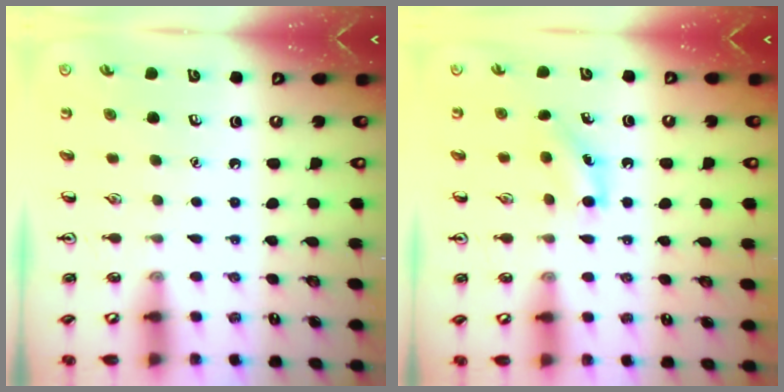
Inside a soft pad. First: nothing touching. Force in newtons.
{"total": 7.9, "press": 7.6, "slide": 2.1}